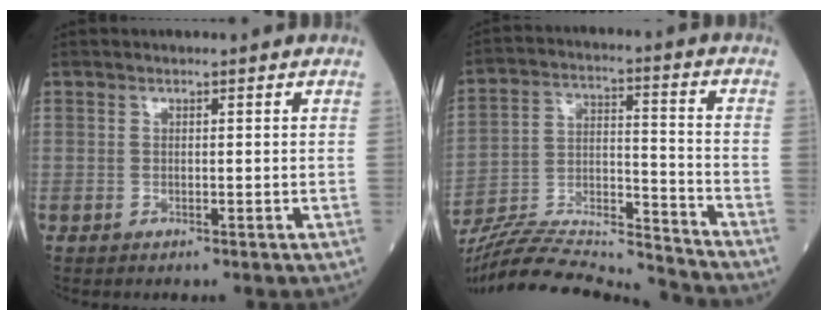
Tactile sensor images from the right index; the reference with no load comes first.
{"total": 19.9, "force": [-19.1, -0.2, 5.8], "torque": [-0.125, 0.008, -0.315]}